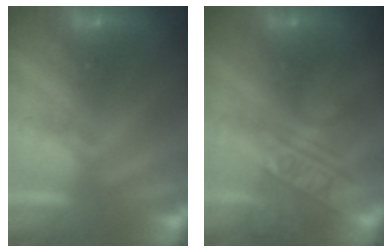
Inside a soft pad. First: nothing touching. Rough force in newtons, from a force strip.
{"total": 2.3}